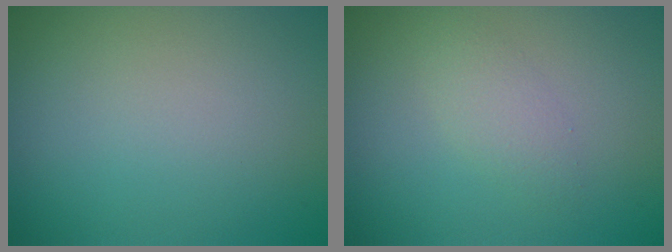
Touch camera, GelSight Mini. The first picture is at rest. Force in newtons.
{"total": 1.7, "press": 1.7, "slide": 0.1}